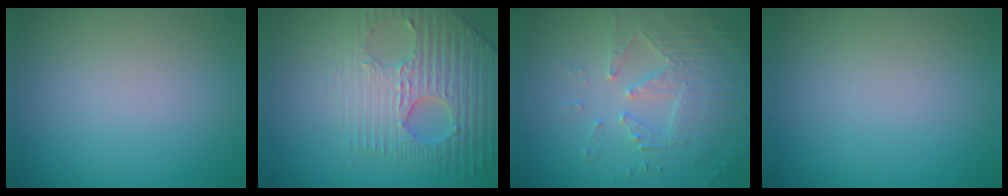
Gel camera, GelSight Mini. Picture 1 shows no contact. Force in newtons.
{"total": 7.5, "press": 5.4, "slide": 5.2}
{"total": 4.1, "press": 3.6, "slide": 2.1}
{"total": 0.0}